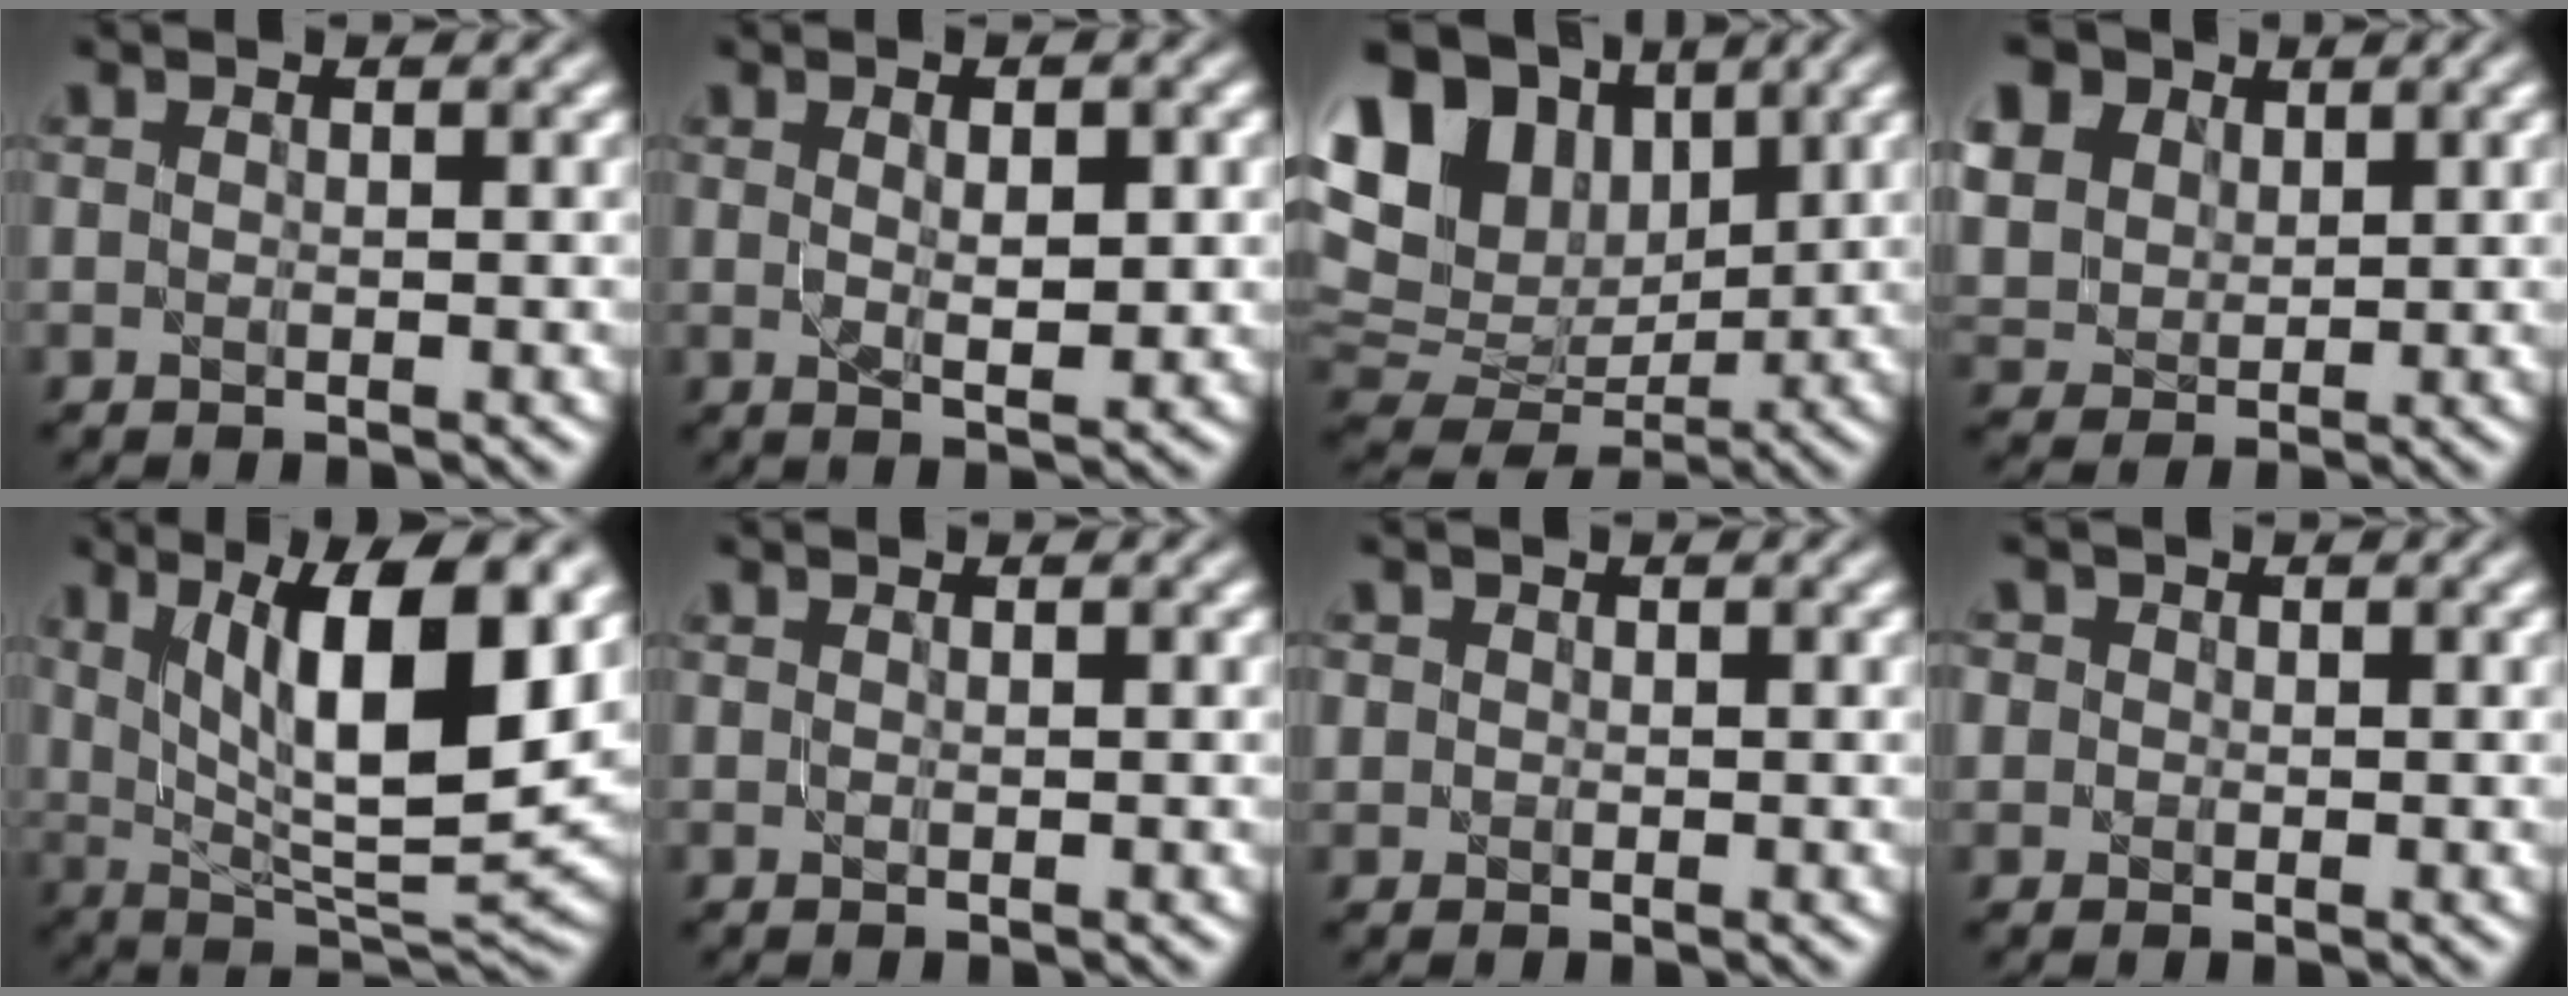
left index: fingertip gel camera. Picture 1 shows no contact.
{"total": 3.5, "force": [0.8, 1.3, 3.1], "torque": [-0.054, -0.005, 0.017]}
{"total": 14.7, "force": [5.8, 9.9, 9.3], "torque": [-0.199, 0.038, 0.103]}
{"total": 13.2, "force": [6.7, 9.7, 6.0], "torque": [-0.179, 0.030, 0.121]}
{"total": 12.6, "force": [4.5, 4.3, 11.0], "torque": [-0.170, -0.007, 0.085]}
{"total": 0.0}
{"total": 0.9, "force": [0.2, 0.9, 0.1], "torque": [0.005, -0.003, 0.001]}
{"total": 2.1, "force": [0.8, 1.8, 0.7], "torque": [-0.008, 0.011, 0.004]}